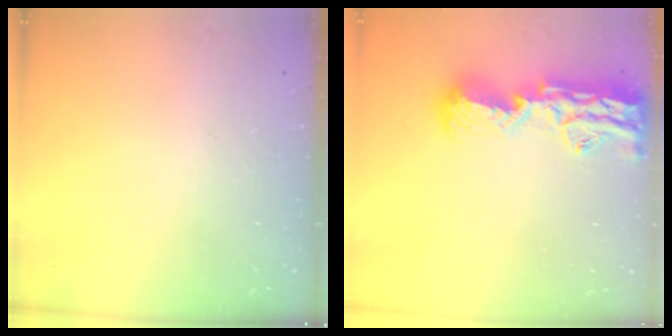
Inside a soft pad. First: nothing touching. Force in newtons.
{"total": 18.1, "press": 17.4, "slide": 5.2}